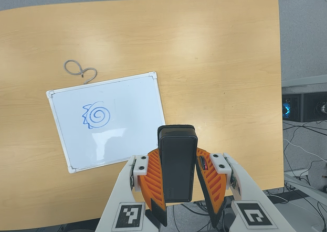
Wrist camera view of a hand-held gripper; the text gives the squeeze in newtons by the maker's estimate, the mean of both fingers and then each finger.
{"total": 8.0, "left": 6.6, "right": 9.3}